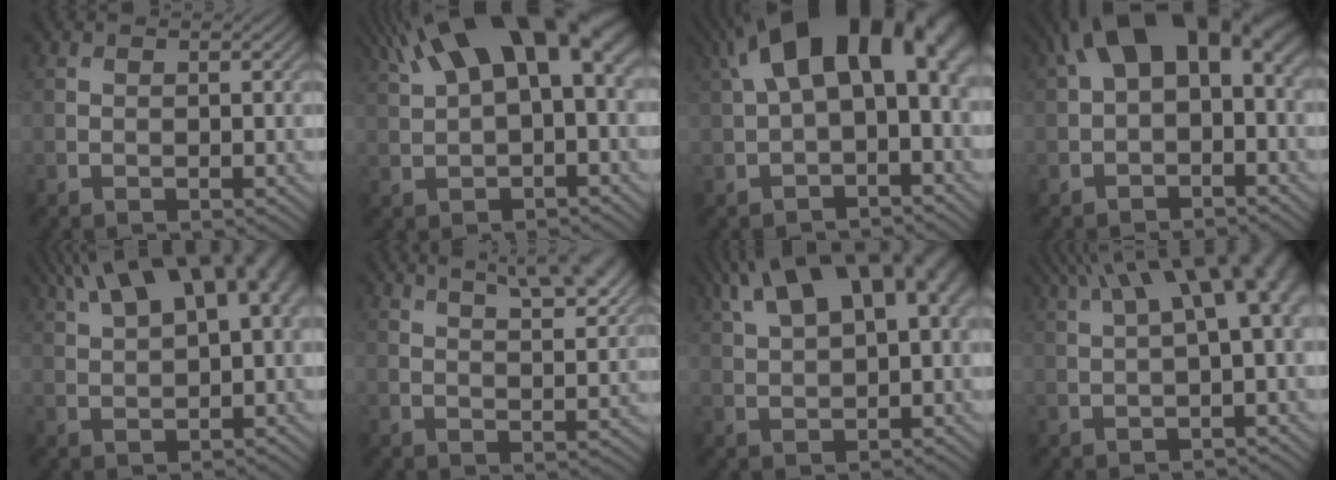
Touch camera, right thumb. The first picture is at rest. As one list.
[{"total": 15.4, "force": [6.3, 6.1, 12.6], "torque": [-0.222, 0.030, 0.108]}, {"total": 14.8, "force": [3.6, 7.9, 12.1], "torque": [-0.187, 0.026, 0.063]}, {"total": 12.3, "force": [2.5, 7.1, 9.7], "torque": [-0.165, 0.012, 0.042]}, {"total": 15.6, "force": [7.3, 6.9, 11.9], "torque": [-0.194, 0.050, 0.106]}, {"total": 9.2, "force": [6.0, 2.8, 6.4], "torque": [-0.090, 0.018, 0.081]}, {"total": 16.7, "force": [7.6, 7.8, 12.7], "torque": [-0.217, 0.063, 0.109]}, {"total": 12.2, "force": [4.5, 3.8, 10.6], "torque": [-0.154, 0.029, 0.078]}]